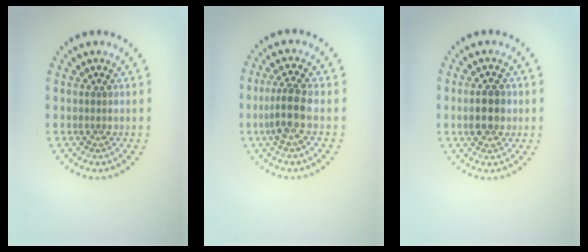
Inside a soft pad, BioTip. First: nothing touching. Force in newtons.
{"total": 2.8, "press": 2.6, "slide": 1.2}
{"total": 3.7, "press": 3.7, "slide": 0.2}